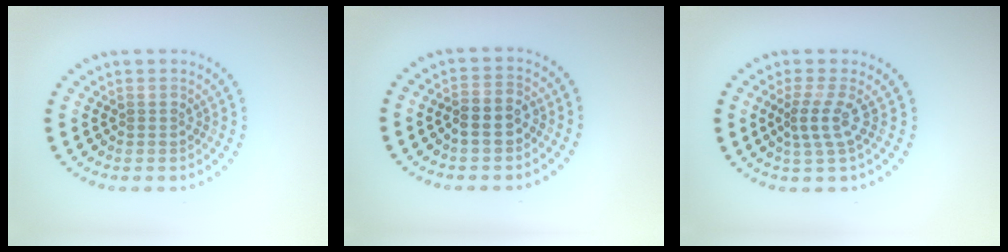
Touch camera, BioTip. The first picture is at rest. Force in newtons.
{"total": 2.1, "press": 2.0, "slide": 0.7}
{"total": 2.5, "press": 1.8, "slide": 1.7}